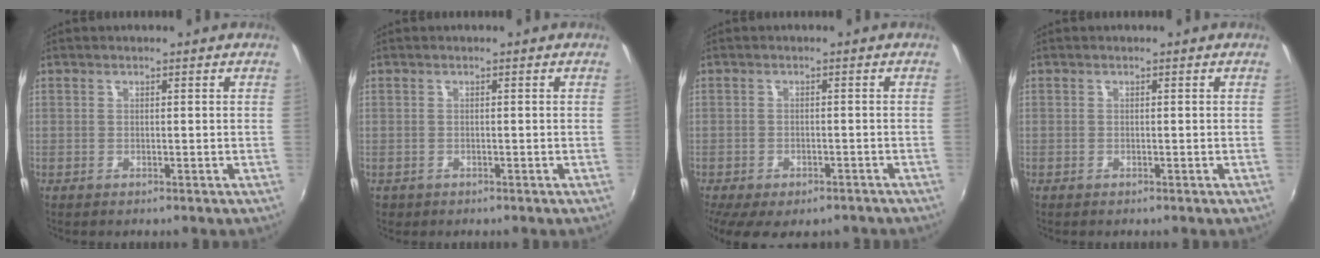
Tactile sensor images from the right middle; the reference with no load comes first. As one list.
[{"total": 1.1, "force": [-0.6, 0.9, 0.4], "torque": [-0.010, -0.002, -0.006]}, {"total": 9.9, "force": [-6.9, 4.7, 5.4], "torque": [-0.122, -0.032, -0.100]}, {"total": 0.0}]